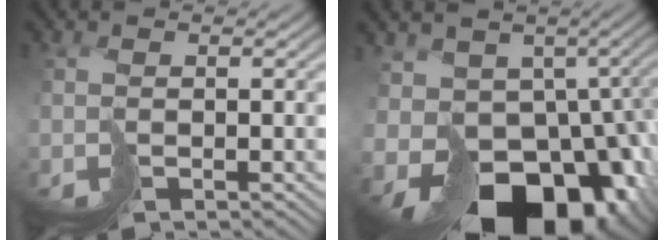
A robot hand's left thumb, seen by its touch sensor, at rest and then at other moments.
{"total": 17.3, "force": [-5.9, 12.6, 10.3], "torque": [-0.174, -0.033, -0.058]}